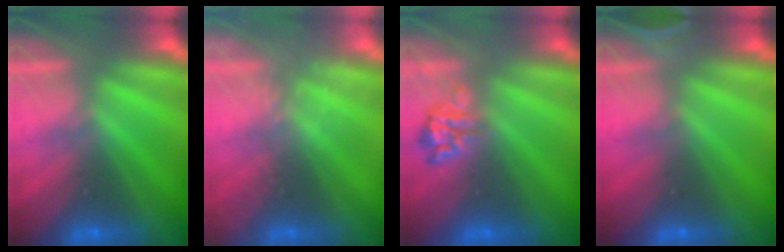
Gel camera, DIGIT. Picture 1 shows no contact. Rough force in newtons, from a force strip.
{"total": 2.2}
{"total": 2.4}
{"total": 2.5}